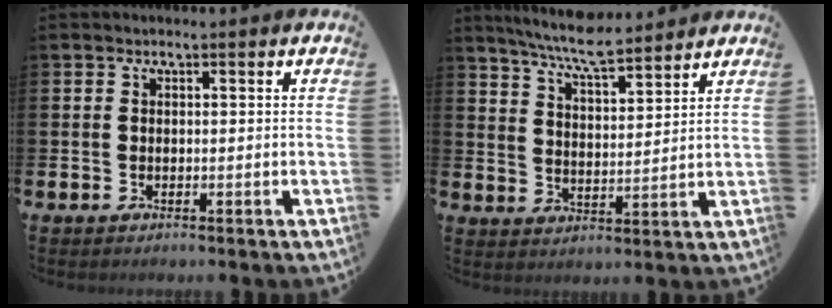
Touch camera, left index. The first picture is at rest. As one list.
[{"total": 7.5, "force": [7.0, 0.7, 2.5], "torque": [-0.075, -0.034, 0.128]}]